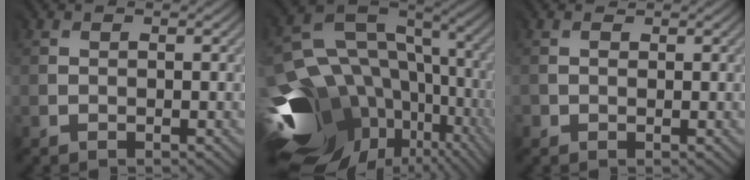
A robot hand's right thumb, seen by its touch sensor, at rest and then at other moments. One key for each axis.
{"total": 18.7, "fx": -6.6, "fy": 14.0, "fz": 10.5, "tx": -0.217, "ty": -0.021, "tz": -0.061}
{"total": 0.7, "fx": 0.2, "fy": 0.7, "fz": 0.1, "tx": 0.003, "ty": 0.000, "tz": 0.004}